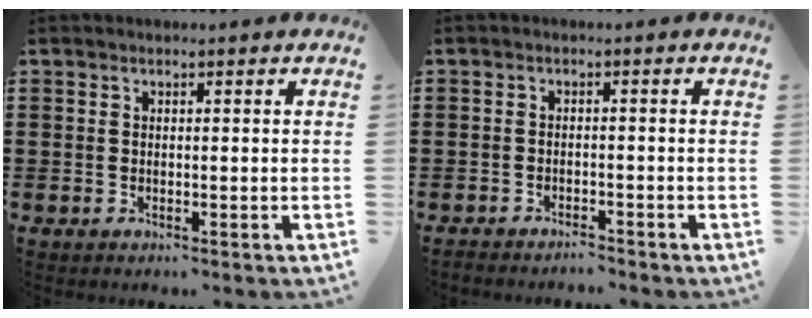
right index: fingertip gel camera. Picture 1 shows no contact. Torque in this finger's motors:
{"motor_torque": [-0.68, 0.18, -0.73, -0.21]}